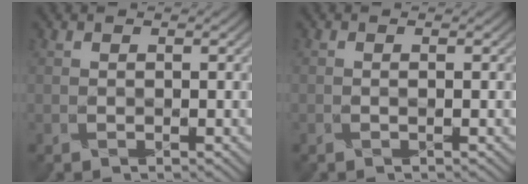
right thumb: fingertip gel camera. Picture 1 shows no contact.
{"total": 0.5, "force": [-0.3, -0.3, -0.3], "torque": [0.010, 0.003, -0.007]}